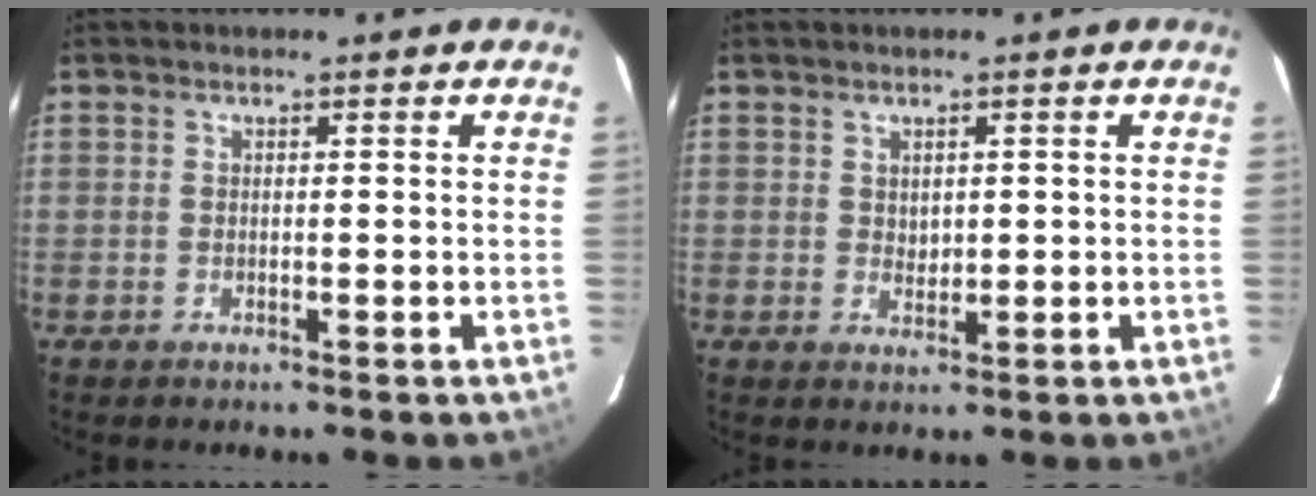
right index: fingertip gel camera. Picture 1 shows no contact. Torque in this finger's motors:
{"motor_torque": [-0.09, -0.04, -0.07, 0.00]}